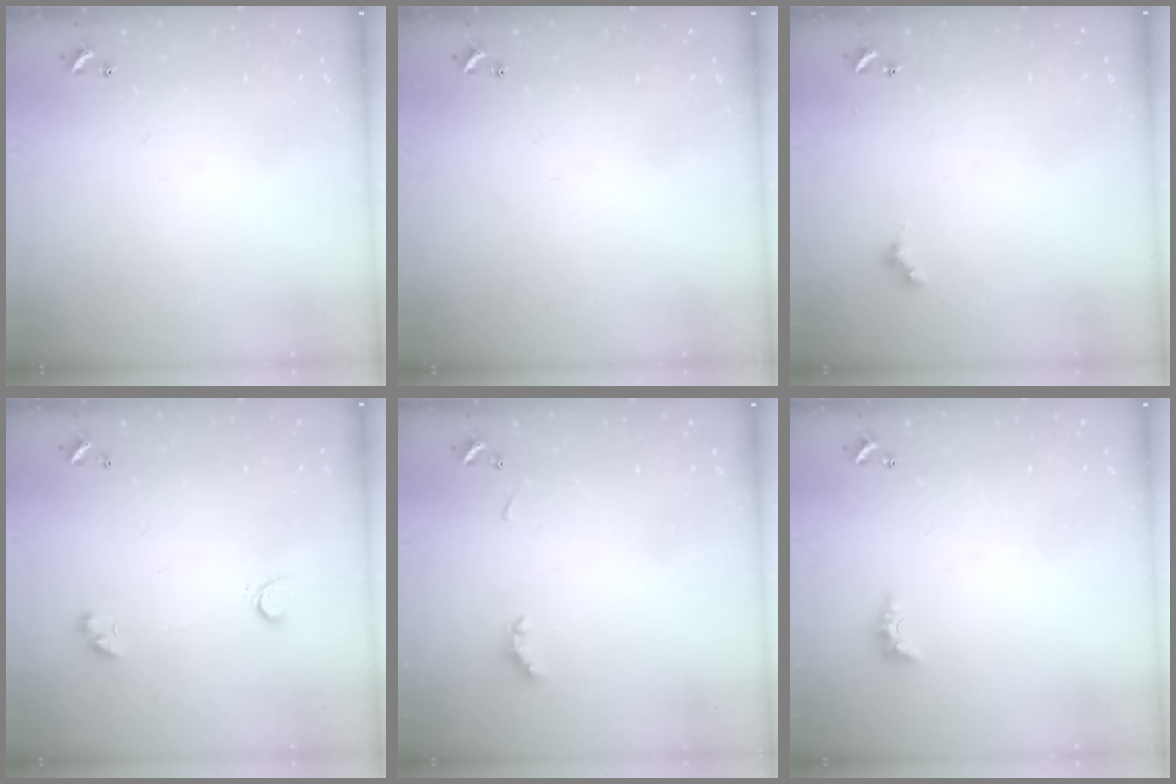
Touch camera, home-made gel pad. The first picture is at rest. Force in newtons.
{"total": 0.0}
{"total": 2.6, "press": 2.6, "slide": 0.5}
{"total": 2.9, "press": 2.6, "slide": 1.3}
{"total": 2.9, "press": 2.8, "slide": 0.6}
{"total": 2.3, "press": 2.2, "slide": 0.7}